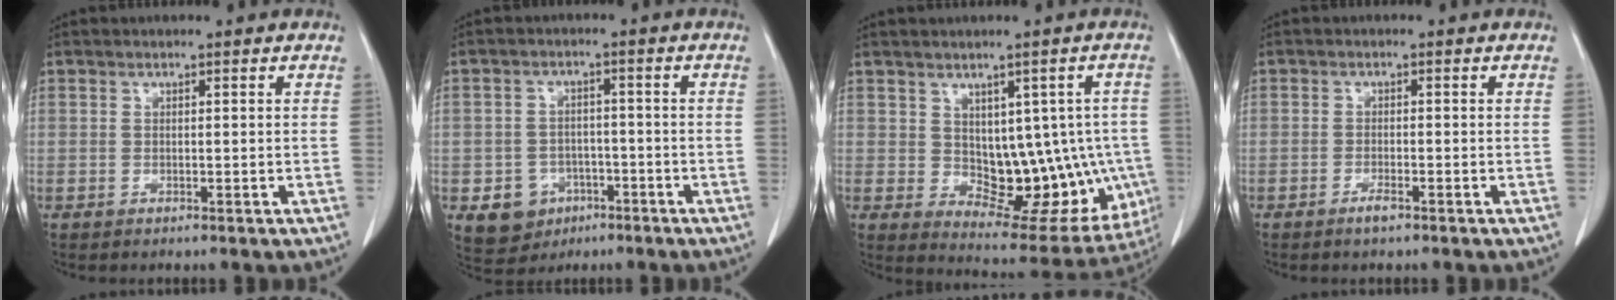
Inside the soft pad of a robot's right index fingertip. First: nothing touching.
{"total": 6.5, "force": [-2.8, 5.6, 1.8], "torque": [-0.030, 0.006, -0.031]}
{"total": 14.8, "force": [-0.9, 8.0, 12.4], "torque": [-0.135, 0.011, 0.013]}
{"total": 1.6, "force": [-1.1, 0.2, 1.1], "torque": [-0.021, -0.001, -0.016]}